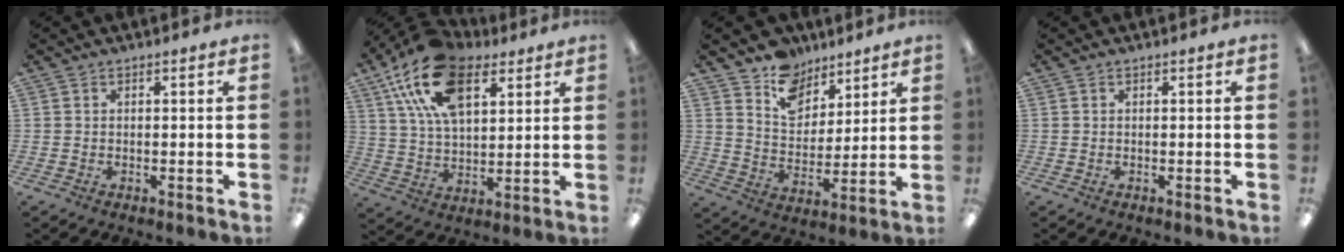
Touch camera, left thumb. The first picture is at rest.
{"total": 19.6, "force": [10.4, 10.6, 12.8], "torque": [-0.249, -0.026, 0.185]}
{"total": 11.6, "force": [8.7, 7.2, 2.7], "torque": [-0.056, -0.053, 0.169]}
{"total": 0.0}